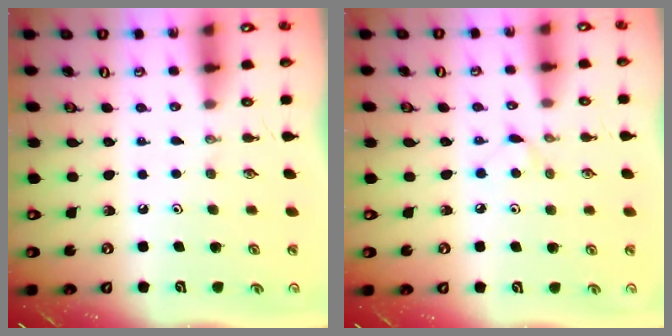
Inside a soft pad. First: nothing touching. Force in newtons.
{"total": 3.8, "press": 3.8, "slide": 0.4}